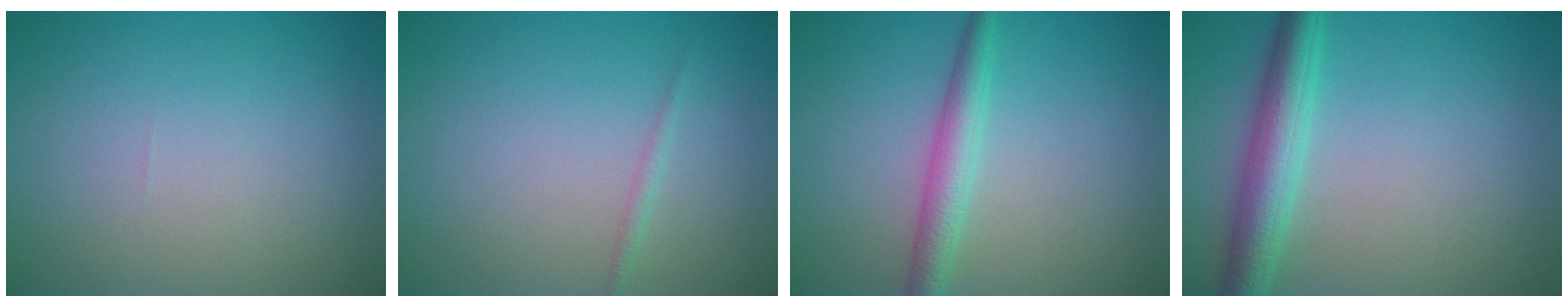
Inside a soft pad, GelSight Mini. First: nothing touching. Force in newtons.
{"total": 0.7, "press": 0.7, "slide": 0.0}
{"total": 2.9, "press": 2.9, "slide": 0.0}
{"total": 4.6, "press": 4.6, "slide": 0.1}